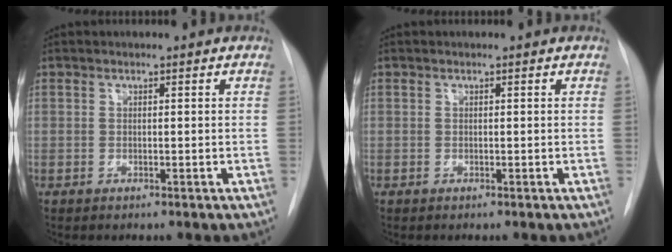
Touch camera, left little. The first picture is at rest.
{"total": 0.0}